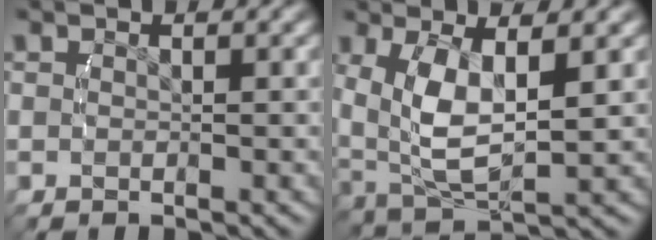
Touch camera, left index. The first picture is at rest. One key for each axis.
{"total": 7.4, "fx": 0.4, "fy": 4.5, "fz": 5.8, "tx": -0.135, "ty": -0.027, "tz": 0.027}